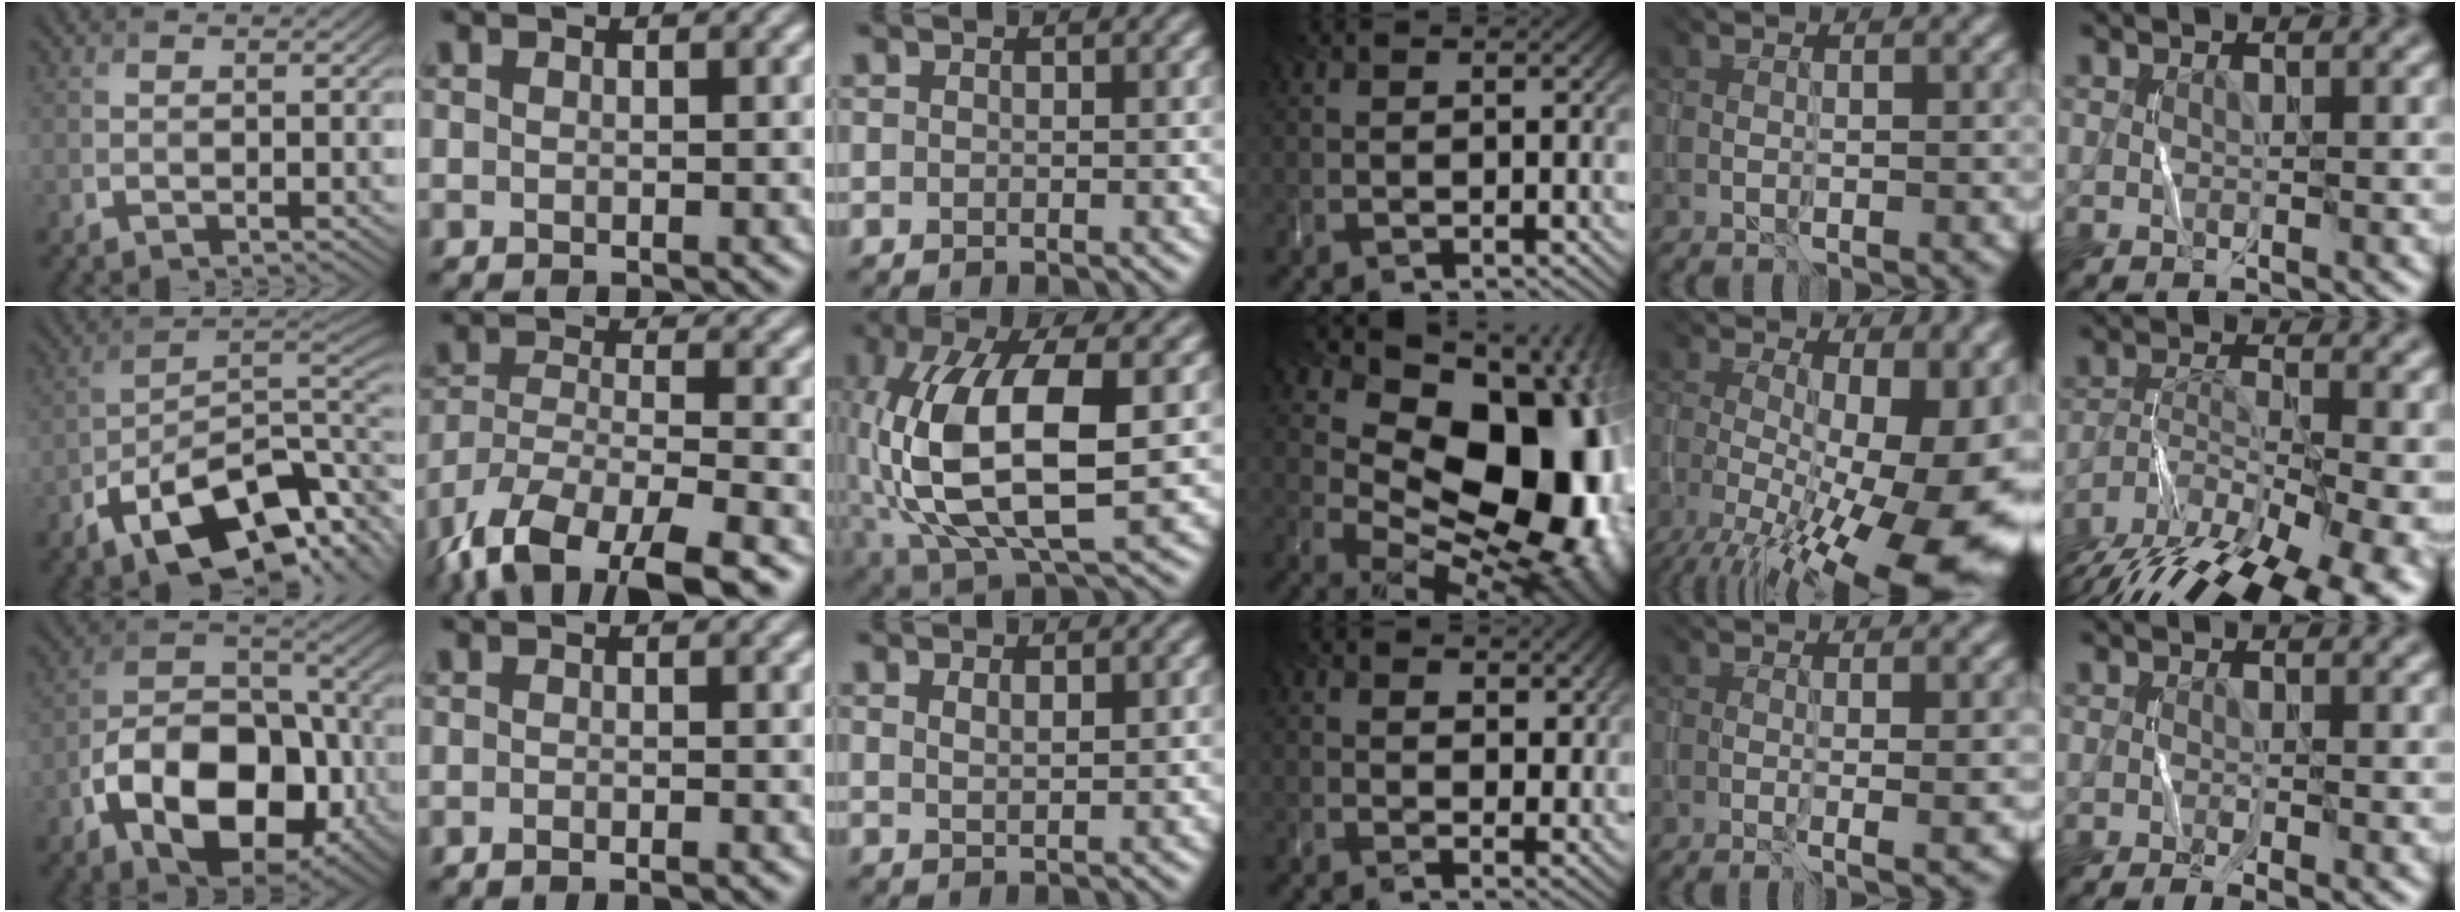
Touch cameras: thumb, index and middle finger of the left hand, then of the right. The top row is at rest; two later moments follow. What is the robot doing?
{"motion": "wrap", "object": "string"}